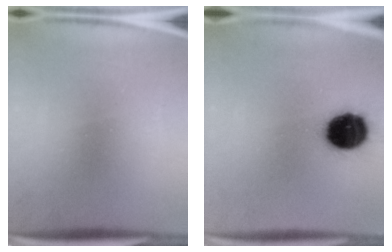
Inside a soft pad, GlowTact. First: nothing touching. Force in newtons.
{"total": 15.4}